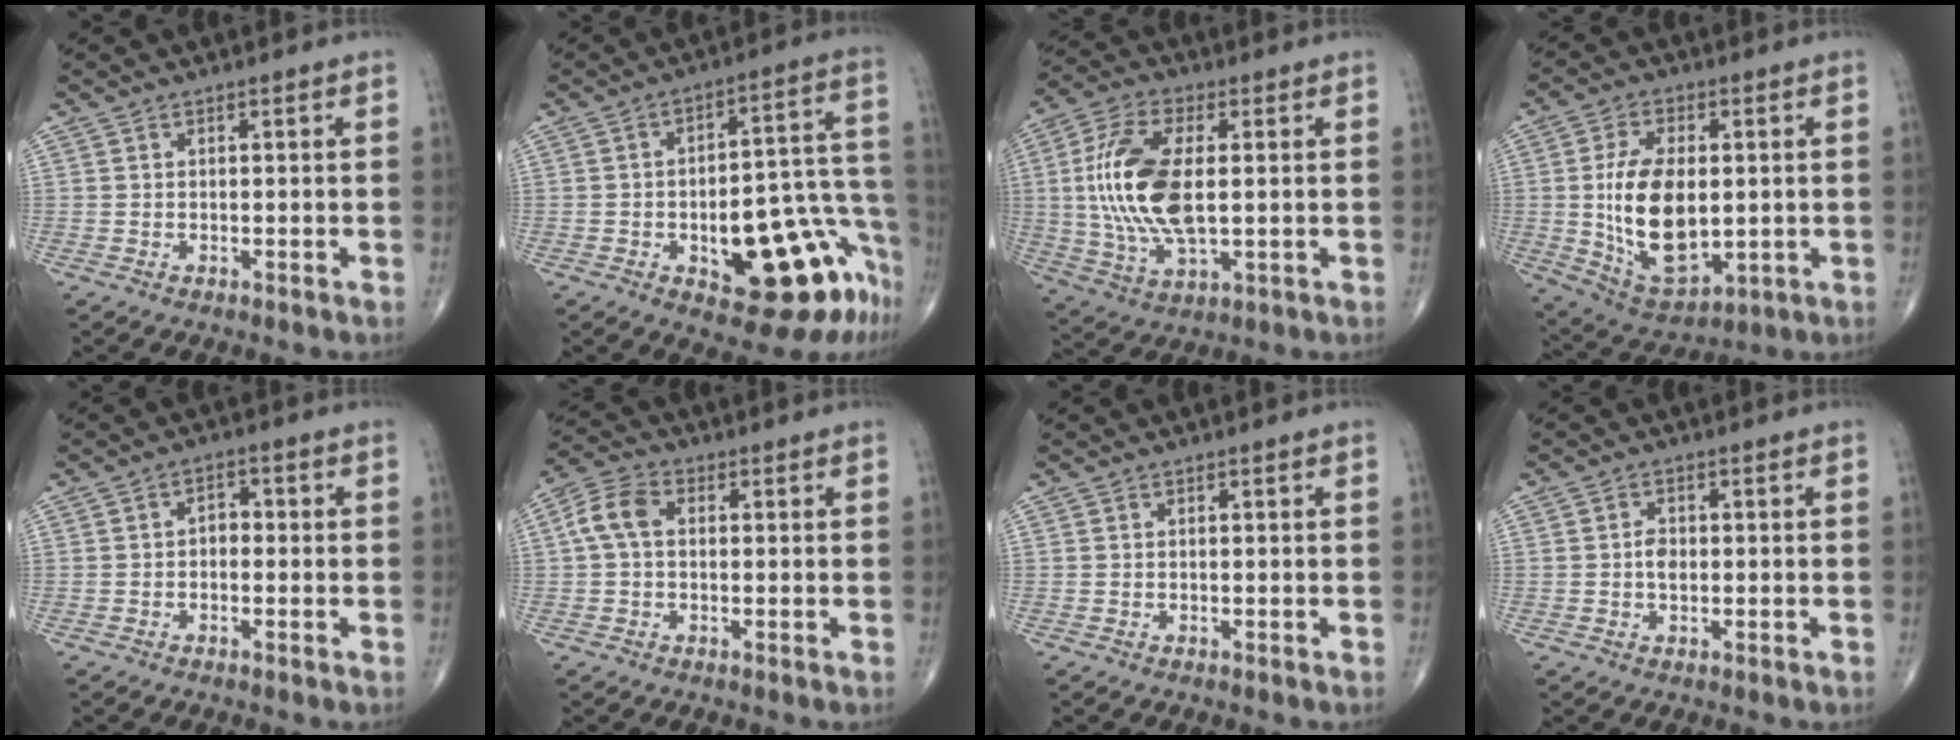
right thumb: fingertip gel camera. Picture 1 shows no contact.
{"total": 20.8, "force": [-9.0, 8.2, 16.9], "torque": [-0.150, 0.079, -0.105]}
{"total": 16.7, "force": [1.2, 7.8, 14.7], "torque": [-0.307, -0.002, 0.025]}
{"total": 16.5, "force": [0.0, 9.2, 13.7], "torque": [-0.235, -0.012, 0.017]}
{"total": 2.8, "force": [-0.2, 1.9, 2.0], "torque": [-0.018, 0.013, -0.011]}
{"total": 6.2, "force": [0.6, 4.1, 4.6], "torque": [-0.095, 0.021, 0.005]}
{"total": 0.0}
{"total": 2.5, "force": [-0.1, 1.6, 1.9], "torque": [-0.031, 0.003, -0.003]}